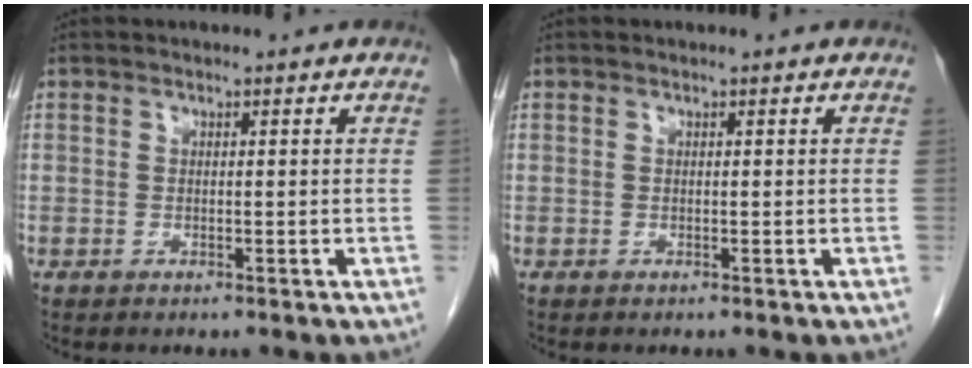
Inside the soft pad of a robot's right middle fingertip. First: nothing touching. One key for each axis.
{"total": 0.0}